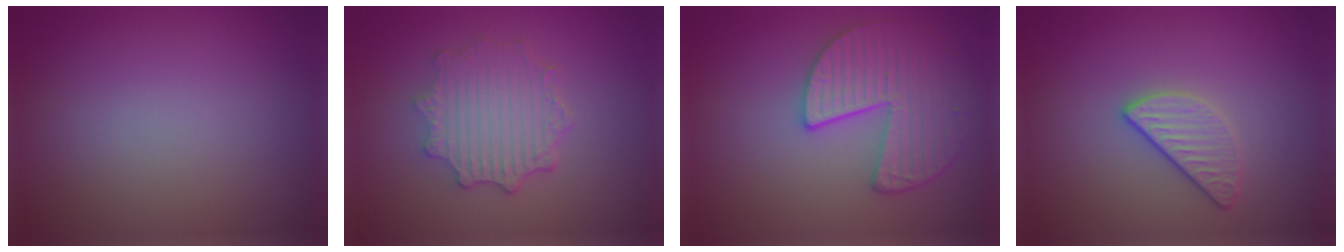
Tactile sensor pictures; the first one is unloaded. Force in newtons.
{"total": 4.6, "press": 3.7, "slide": 2.7}
{"total": 4.2, "press": 4.1, "slide": 1.0}
{"total": 2.5, "press": 2.3, "slide": 1.0}